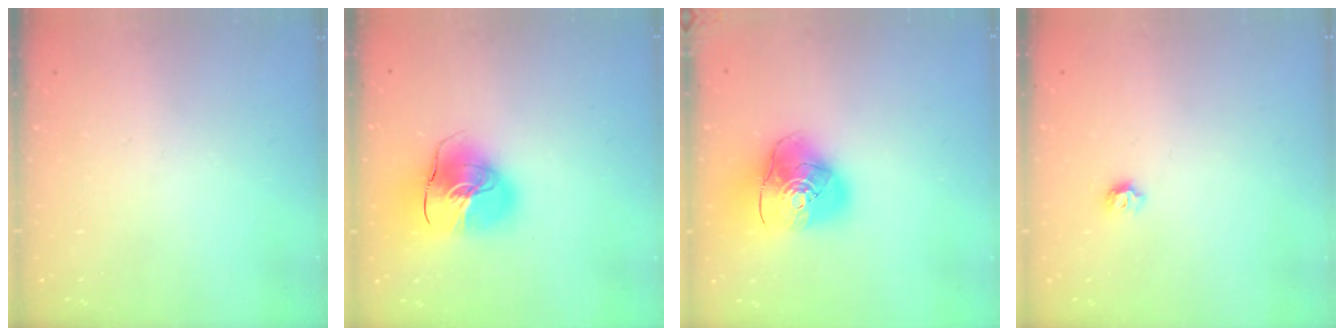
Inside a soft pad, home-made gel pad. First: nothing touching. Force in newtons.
{"total": 16.2, "press": 16.0, "slide": 2.3}
{"total": 15.1, "press": 14.9, "slide": 2.2}
{"total": 5.5, "press": 5.5, "slide": 0.5}